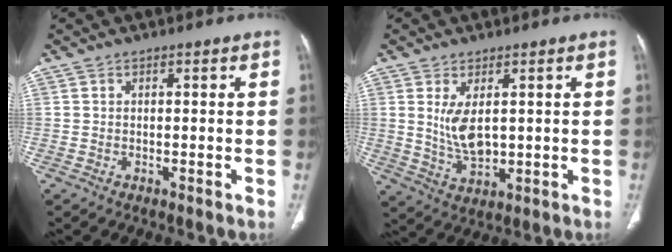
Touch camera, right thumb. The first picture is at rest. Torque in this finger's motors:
{"motor_torque": [-0.63, 0.25, -0.01, 0.57, 0.05]}